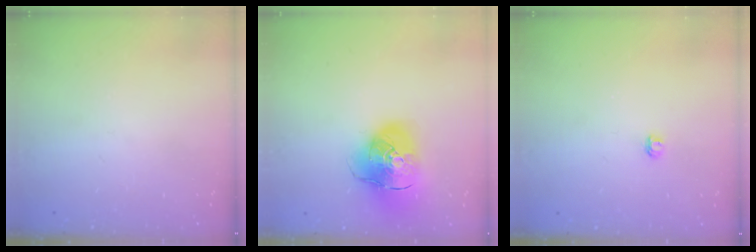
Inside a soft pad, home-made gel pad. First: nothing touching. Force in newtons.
{"total": 17.0, "press": 16.8, "slide": 2.6}
{"total": 2.9, "press": 2.9, "slide": 0.3}